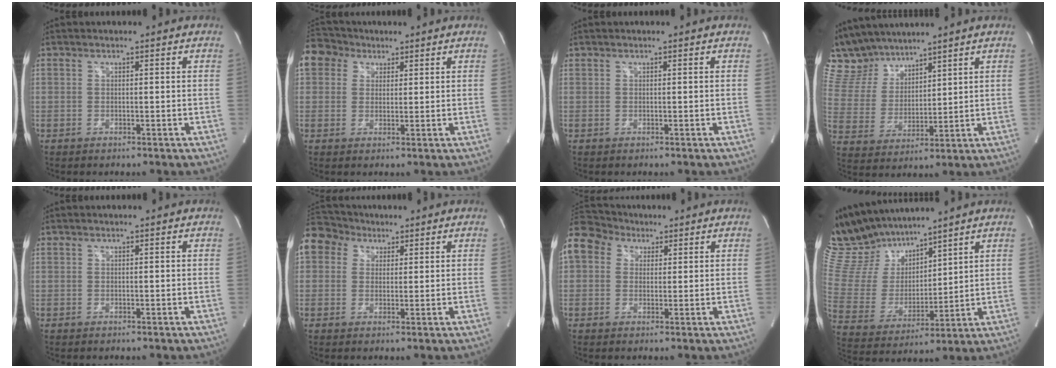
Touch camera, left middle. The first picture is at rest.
{"total": 8.0, "force": [4.5, 6.2, 2.1], "torque": [-0.051, 0.043, 0.090]}
{"total": 0.0}
{"total": 10.6, "force": [9.7, 3.8, 2.2], "torque": [-0.066, 0.022, 0.205]}
{"total": 0.0}
{"total": 11.2, "force": [5.9, 8.8, 3.7], "torque": [-0.101, 0.058, 0.113]}
{"total": 13.9, "force": [7.1, 10.5, 5.6], "torque": [-0.165, 0.081, 0.138]}
{"total": 15.6, "force": [13.8, 5.1, 5.2], "torque": [-0.116, 0.022, 0.278]}